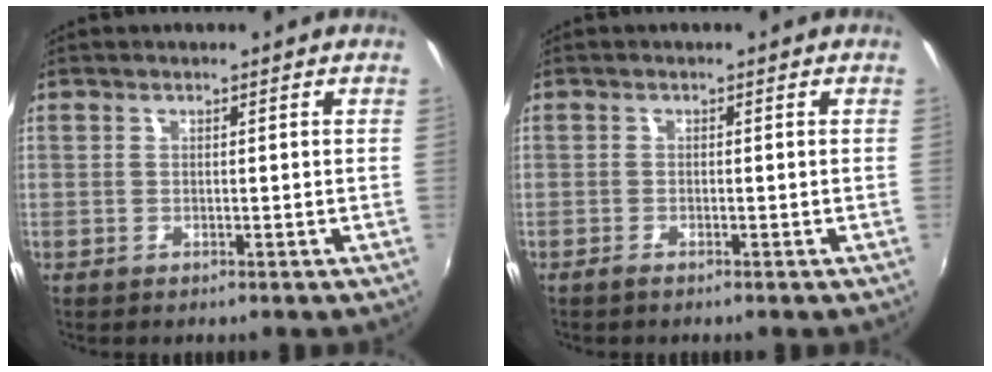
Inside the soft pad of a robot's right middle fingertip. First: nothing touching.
{"total": 1.0, "force": [-0.9, 0.0, 0.5], "torque": [-0.012, -0.003, -0.020]}